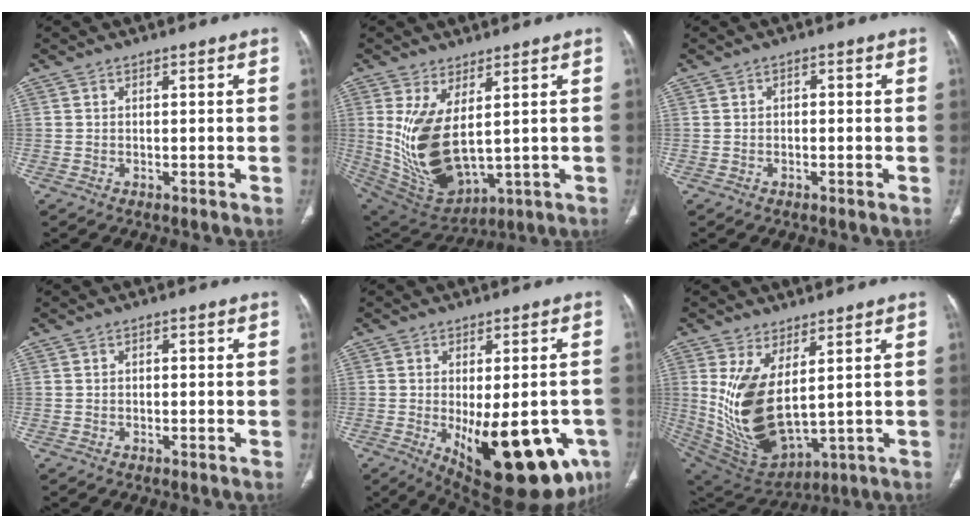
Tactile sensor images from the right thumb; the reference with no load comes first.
{"total": 14.8, "force": [2.0, 7.2, 12.7], "torque": [-0.245, -0.026, 0.071]}
{"total": 1.0, "force": [-0.2, 0.8, 0.6], "torque": [-0.004, 0.005, -0.007]}
{"total": 0.6, "force": [-0.1, 0.5, 0.4], "torque": [-0.003, 0.003, -0.005]}
{"total": 22.0, "force": [-7.3, 9.4, 18.6], "torque": [-0.193, -0.013, -0.074]}
{"total": 15.3, "force": [2.8, 7.4, 13.1], "torque": [-0.249, -0.030, 0.087]}